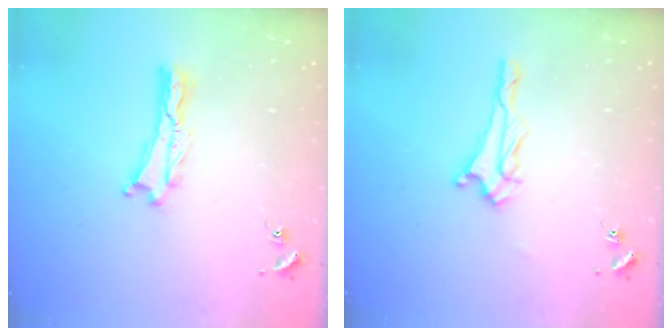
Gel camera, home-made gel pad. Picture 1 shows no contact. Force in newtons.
{"total": 3.6, "press": 3.6, "slide": 0.4}